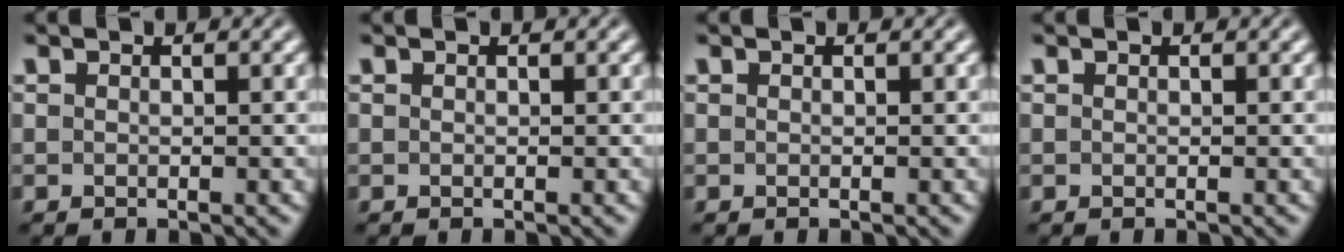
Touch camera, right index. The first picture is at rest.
{"total": 0.0}
{"total": 0.0}
{"total": 0.0}